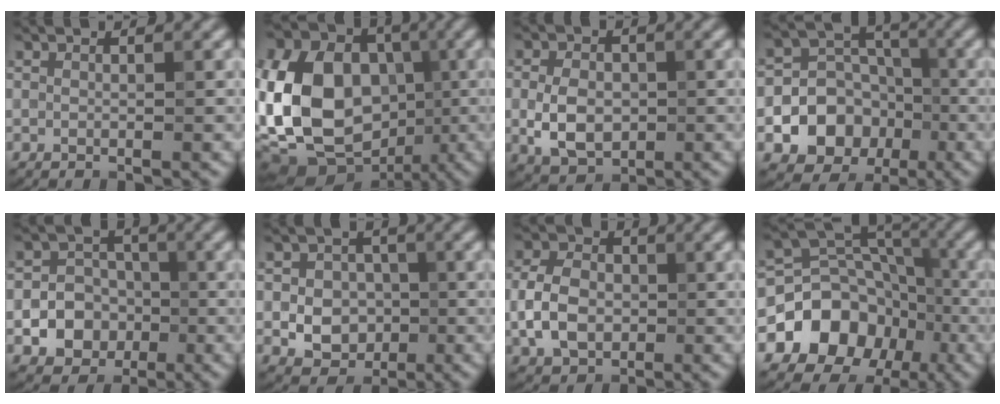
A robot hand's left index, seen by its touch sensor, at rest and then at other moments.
{"total": 18.5, "force": [-2.2, 14.2, 11.6], "torque": [-0.241, 0.015, -0.068]}
{"total": 4.6, "force": [-0.7, 3.2, 3.3], "torque": [-0.069, 0.000, -0.013]}
{"total": 8.1, "force": [-2.7, 6.9, 3.3], "torque": [-0.028, 0.002, -0.072]}
{"total": 7.3, "force": [-1.9, 6.5, 2.6], "torque": [-0.030, 0.009, -0.054]}
{"total": 5.5, "force": [-0.9, 4.5, 3.0], "torque": [-0.029, 0.008, -0.034]}
{"total": 5.0, "force": [-0.8, 3.6, 3.4], "torque": [-0.075, 0.007, -0.020]}
{"total": 12.6, "force": [-5.1, 10.3, 5.2], "torque": [-0.091, -0.004, -0.105]}